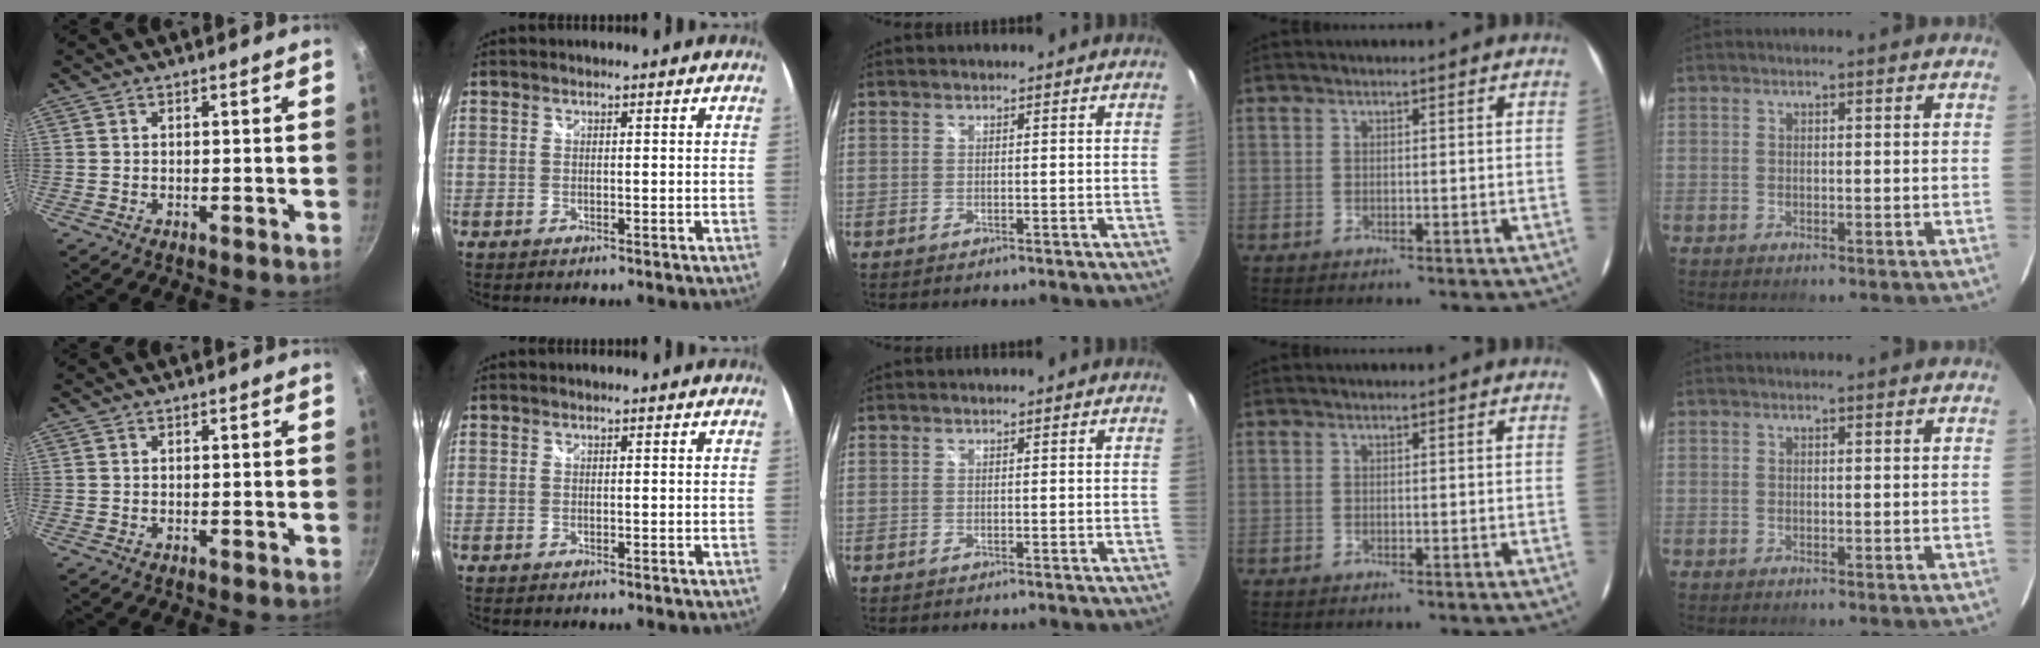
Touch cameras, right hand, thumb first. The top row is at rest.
{}